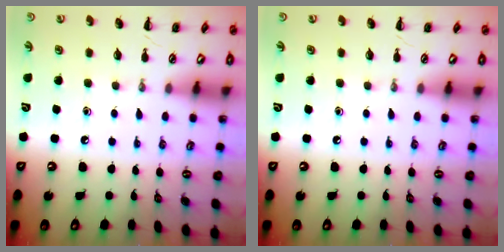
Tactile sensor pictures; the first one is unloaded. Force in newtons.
{"total": 0.0}